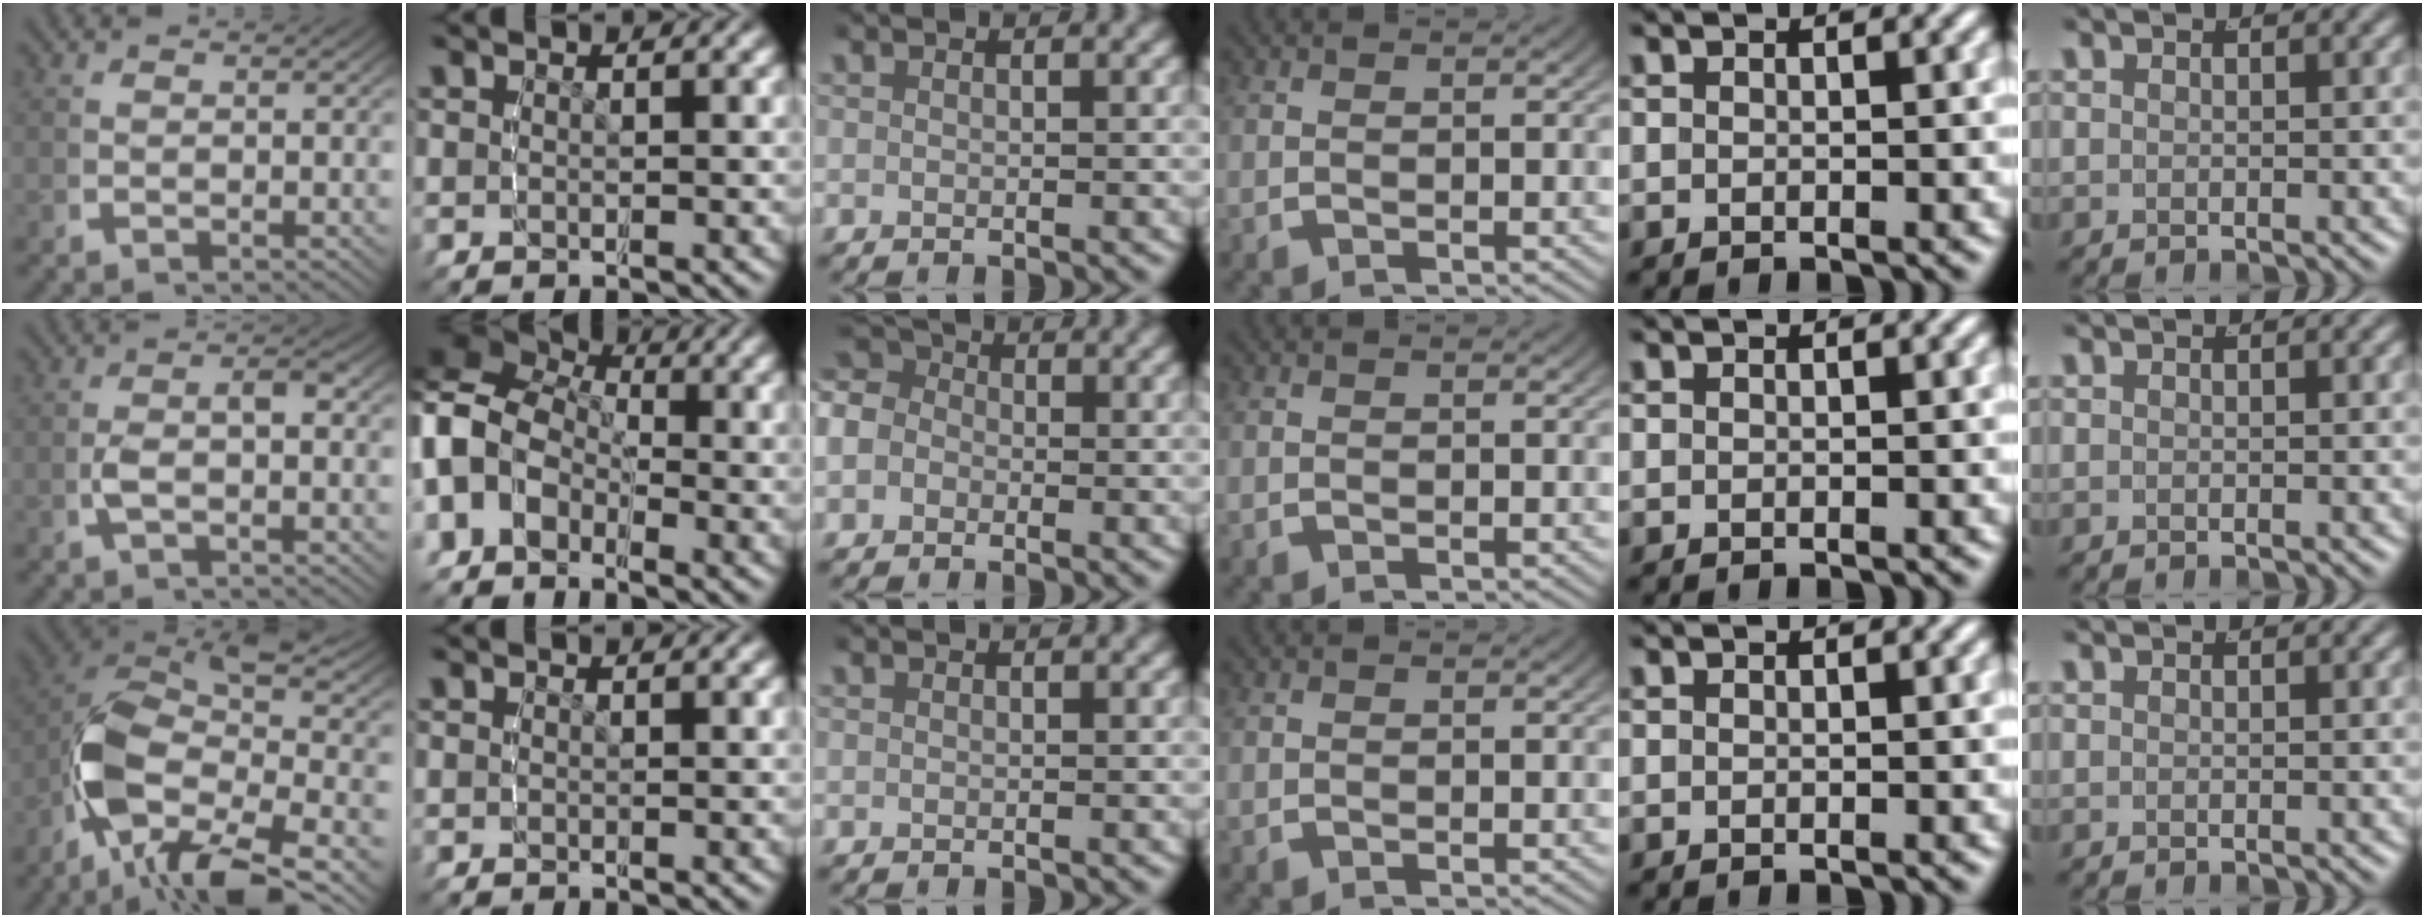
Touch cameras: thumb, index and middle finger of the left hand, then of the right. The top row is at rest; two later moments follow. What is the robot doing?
{"motion": "lift_and_place", "object": "glasses"}